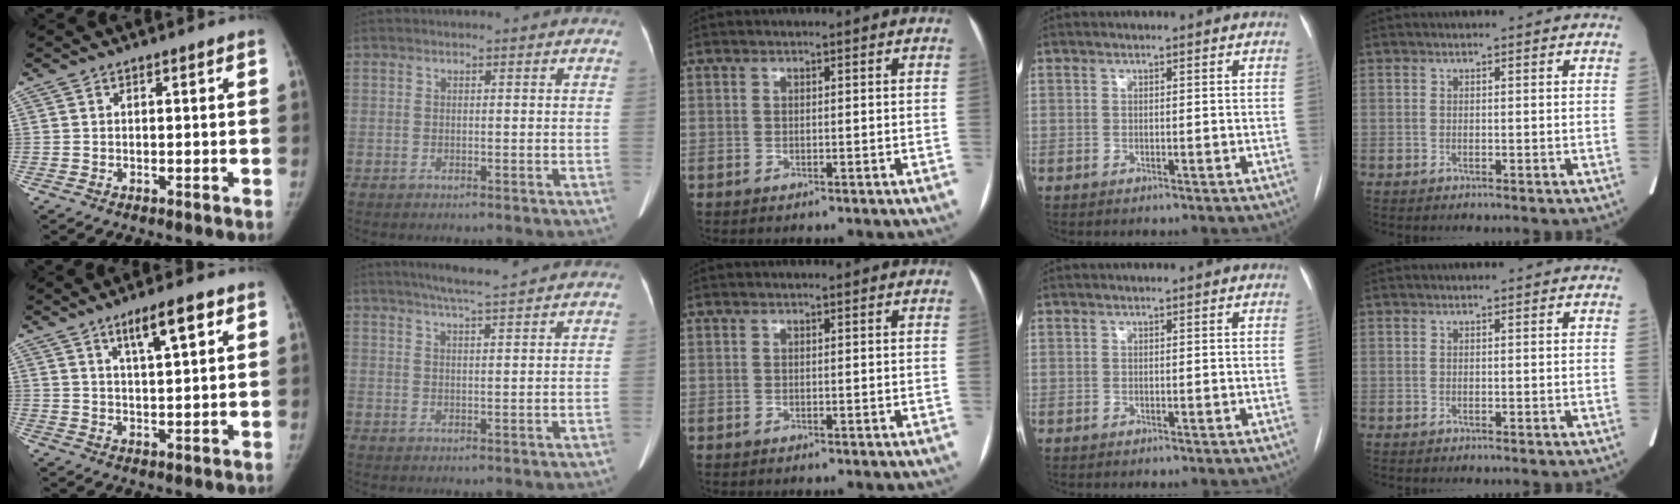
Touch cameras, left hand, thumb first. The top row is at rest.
{"thumb": {"total": 7.4, "force": [4.1, 1.5, 5.9], "torque": [-0.092, -0.016, 0.069]}, "index": {"total": 7.6, "force": [6.7, -0.3, 3.7], "torque": [-0.065, 0.023, 0.094]}}